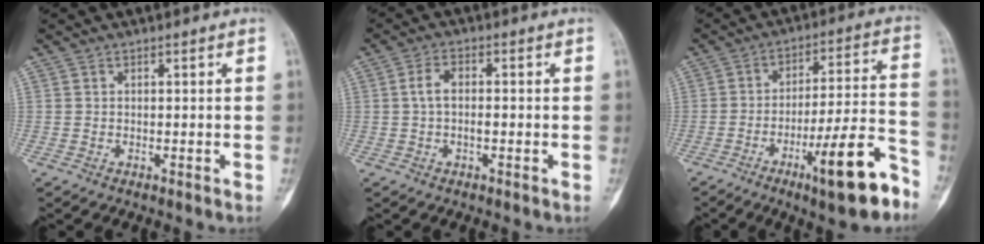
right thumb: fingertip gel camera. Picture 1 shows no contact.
{"total": 4.0, "force": [0.0, 2.1, 3.5], "torque": [-0.076, 0.017, -0.003]}
{"total": 16.1, "force": [-9.0, 2.7, 13.0], "torque": [-0.198, 0.058, -0.135]}